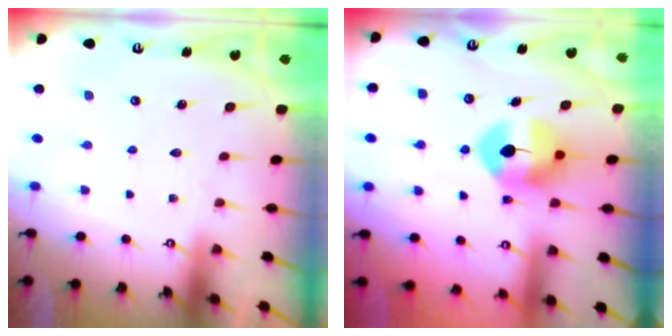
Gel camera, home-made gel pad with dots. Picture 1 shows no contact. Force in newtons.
{"total": 9.1, "press": 8.9, "slide": 1.7}